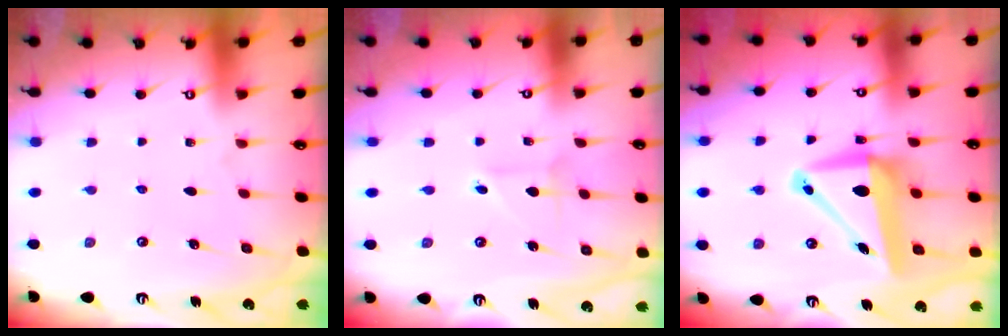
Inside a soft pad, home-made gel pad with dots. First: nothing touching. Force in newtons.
{"total": 1.8, "press": 1.8, "slide": 0.2}
{"total": 10.4, "press": 10.2, "slide": 2.1}